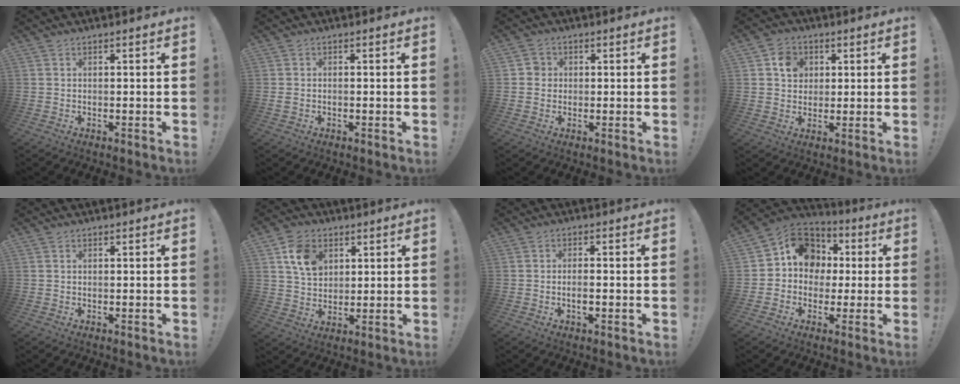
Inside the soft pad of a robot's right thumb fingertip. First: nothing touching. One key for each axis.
{"total": 1.0, "fx": -0.5, "fy": 0.6, "fz": 0.6, "tx": -0.019, "ty": 0.006, "tz": -0.007}
{"total": 3.4, "fx": 0.0, "fy": 3.2, "fz": 0.9, "tx": -0.012, "ty": 0.009, "tz": 0.000}
{"total": 7.0, "fx": 2.4, "fy": 6.0, "fz": 2.5, "tx": -0.026, "ty": -0.006, "tz": 0.044}
{"total": 0.0}
{"total": 10.7, "fx": 5.0, "fy": 7.9, "fz": 5.2, "tx": -0.082, "ty": -0.011, "tz": 0.099}
{"total": 2.6, "fx": -1.0, "fy": 0.9, "fz": 2.2, "tx": -0.038, "ty": 0.002, "tz": -0.018}
{"total": 13.5, "fx": 2.0, "fy": 11.6, "fz": 6.5, "tx": -0.089, "ty": 0.008, "tz": 0.047}